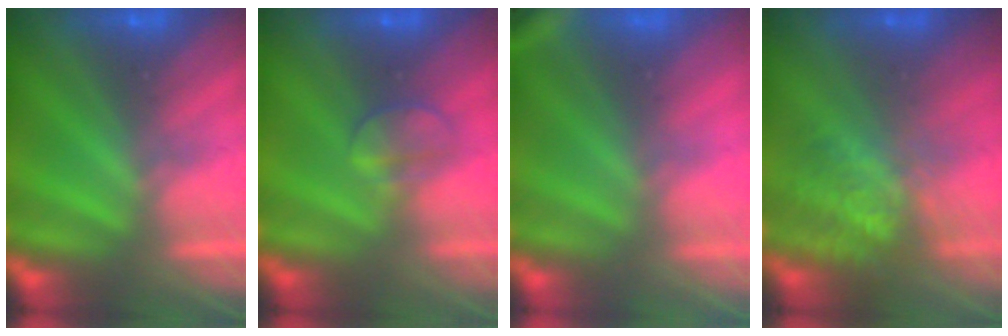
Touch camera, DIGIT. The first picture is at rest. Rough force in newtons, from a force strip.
{"total": 2.3}
{"total": 2.8}
{"total": 10.6}